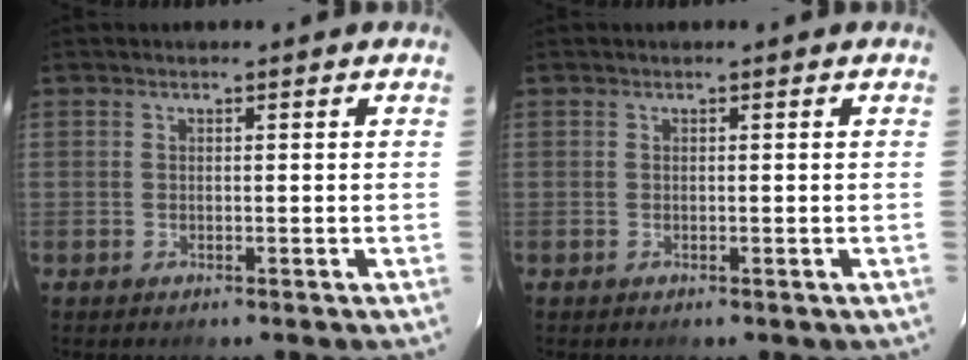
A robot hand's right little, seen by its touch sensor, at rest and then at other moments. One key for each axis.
{"total": 0.0}